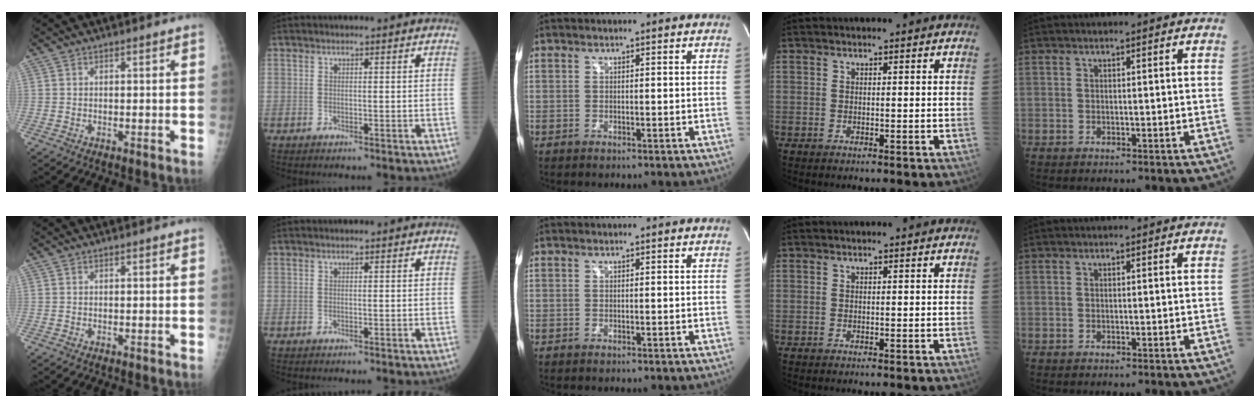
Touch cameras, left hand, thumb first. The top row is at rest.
{}